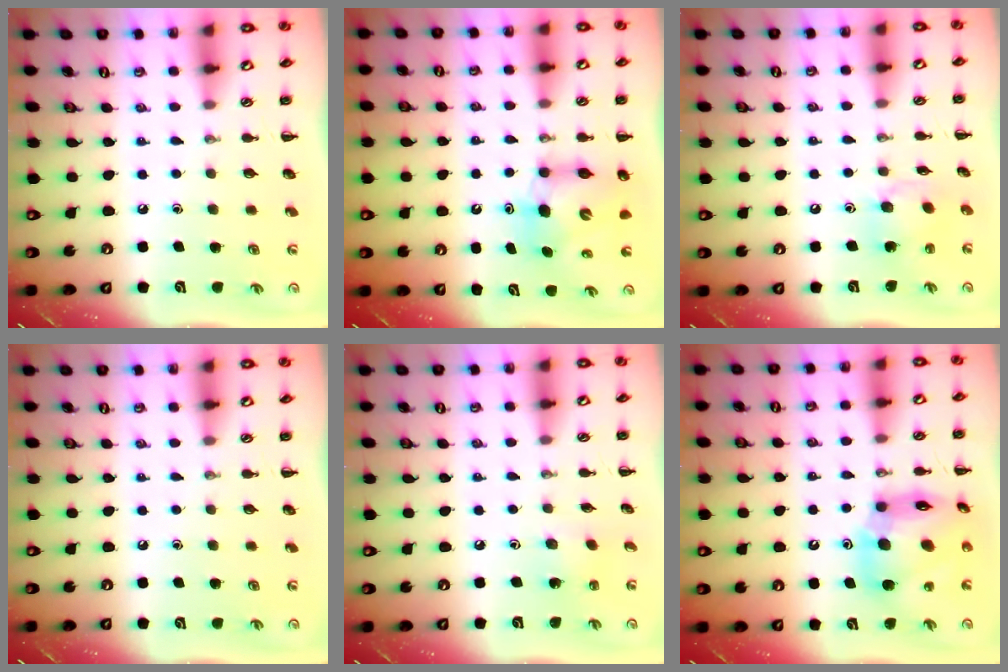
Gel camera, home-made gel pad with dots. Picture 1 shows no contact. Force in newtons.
{"total": 6.7, "press": 6.5, "slide": 1.5}
{"total": 8.0, "press": 7.9, "slide": 0.6}
{"total": 0.0}
{"total": 1.6, "press": 1.5, "slide": 0.6}
{"total": 14.9, "press": 14.3, "slide": 4.2}